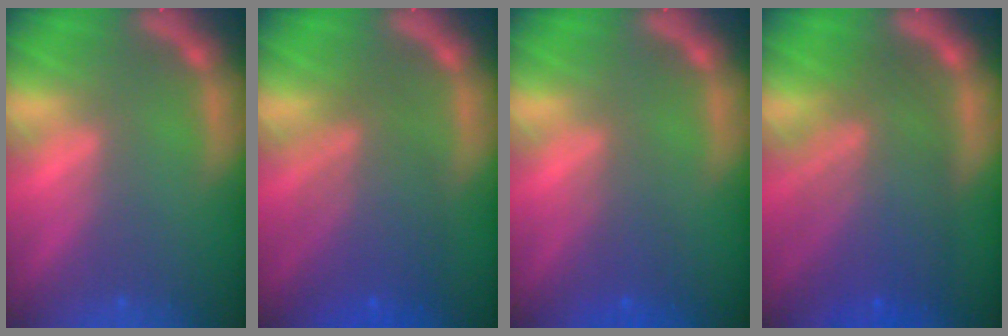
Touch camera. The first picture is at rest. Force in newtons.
{"total": 6.6}
{"total": 2.5}
{"total": 9.1}